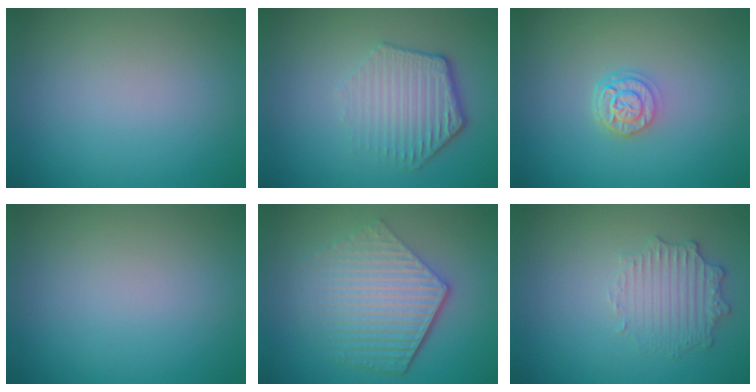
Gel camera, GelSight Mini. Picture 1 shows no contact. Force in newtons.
{"total": 4.1, "press": 3.2, "slide": 2.7}
{"total": 2.6, "press": 2.1, "slide": 1.5}
{"total": 0.0}
{"total": 6.0, "press": 4.5, "slide": 4.0}
{"total": 2.5, "press": 2.3, "slide": 1.0}